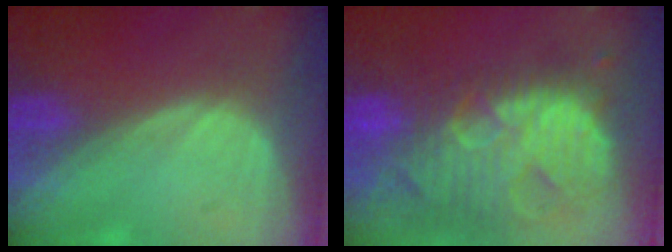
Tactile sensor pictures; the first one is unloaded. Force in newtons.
{"total": 13.9, "press": 11.8, "slide": 7.4}